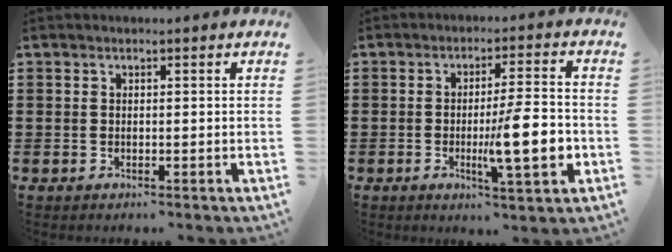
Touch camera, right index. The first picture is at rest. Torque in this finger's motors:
{"motor_torque": [0.73, -0.02, 0.35, 0.10]}